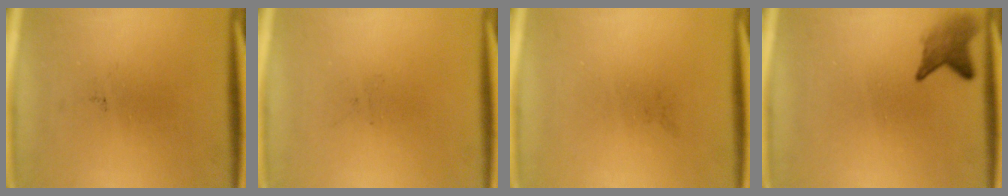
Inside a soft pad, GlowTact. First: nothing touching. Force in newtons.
{"total": 0.0}
{"total": 0.0}
{"total": 2.9}